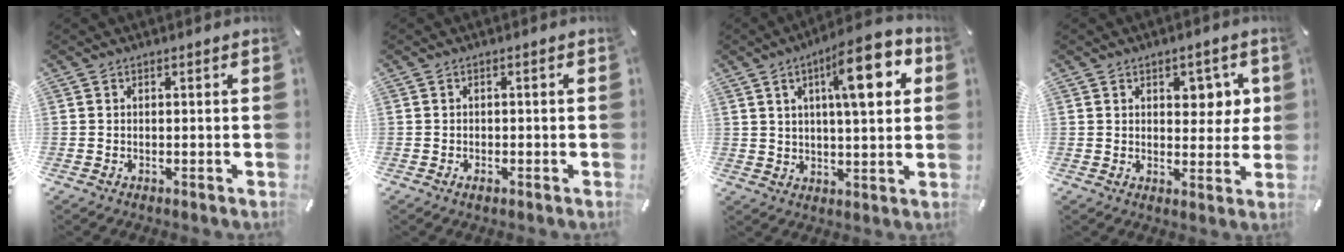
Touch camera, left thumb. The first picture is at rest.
{"total": 1.4, "force": [-0.7, 0.6, 1.1], "torque": [-0.020, 0.002, -0.013]}
{"total": 15.5, "force": [6.3, 5.7, 12.9], "torque": [-0.177, -0.017, 0.096]}
{"total": 5.7, "force": [2.4, 3.7, 3.5], "torque": [-0.032, -0.008, 0.032]}